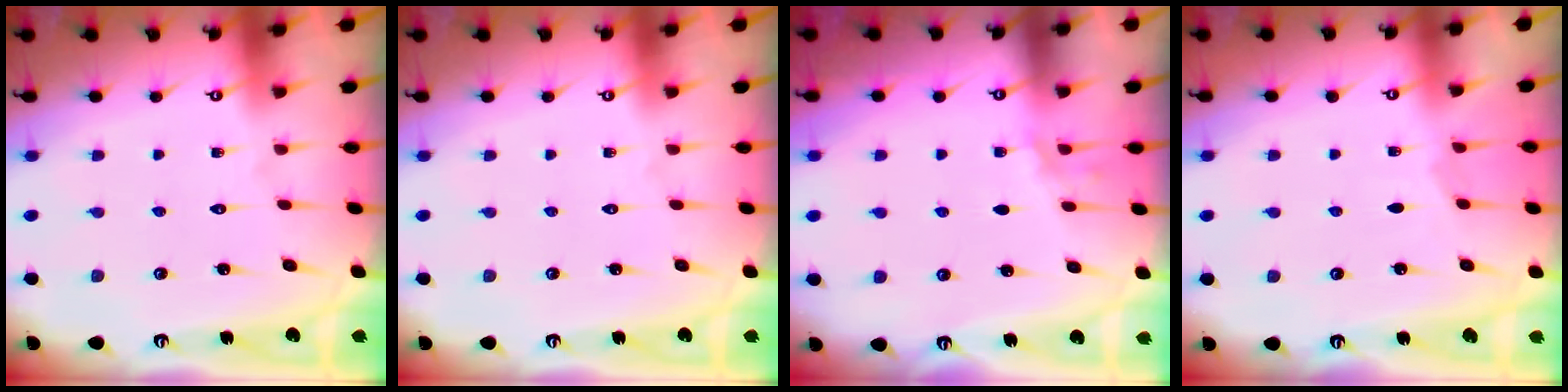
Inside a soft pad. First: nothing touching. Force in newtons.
{"total": 0.0}
{"total": 2.7, "press": 2.4, "slide": 1.4}
{"total": 2.3, "press": 2.2, "slide": 0.4}